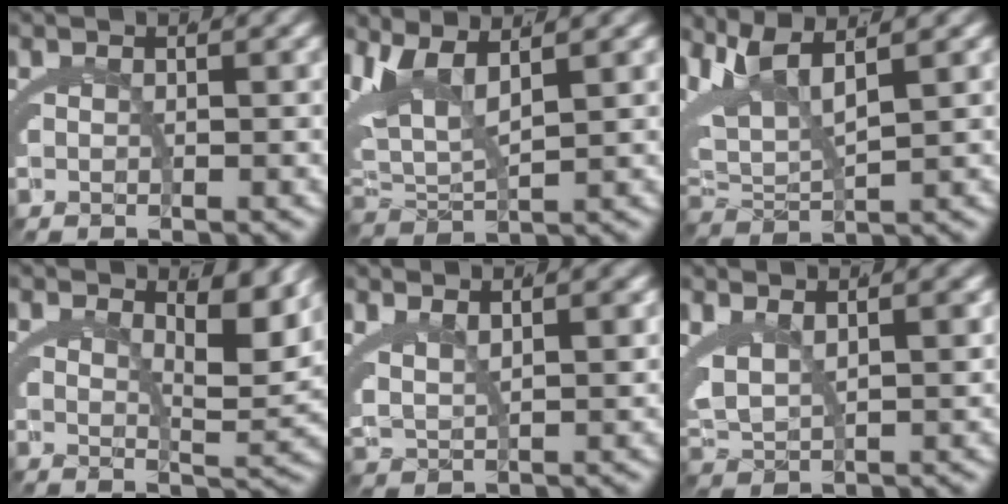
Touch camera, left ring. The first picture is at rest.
{"total": 6.9, "force": [2.5, 4.3, 4.8], "torque": [-0.133, -0.004, 0.049]}
{"total": 7.8, "force": [3.0, 4.9, 5.3], "torque": [-0.137, -0.002, 0.053]}
{"total": 4.5, "force": [2.9, 0.7, 3.4], "torque": [-0.044, -0.014, 0.050]}
{"total": 3.6, "force": [2.3, 1.9, 2.0], "torque": [-0.056, -0.017, 0.054]}
{"total": 4.6, "force": [1.7, 3.1, 2.9], "torque": [-0.084, -0.020, 0.043]}